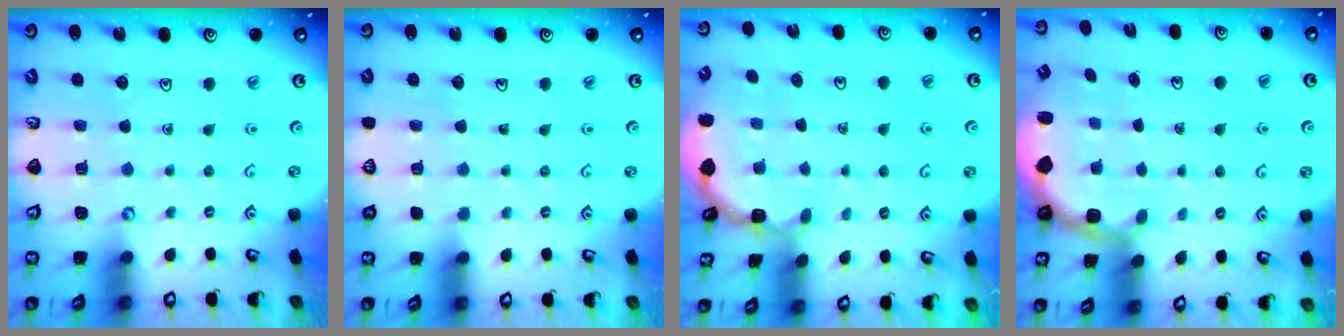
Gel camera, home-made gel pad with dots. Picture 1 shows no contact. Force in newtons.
{"total": 0.0}
{"total": 1.8, "press": 1.8, "slide": 0.3}
{"total": 2.2, "press": 1.5, "slide": 1.6}